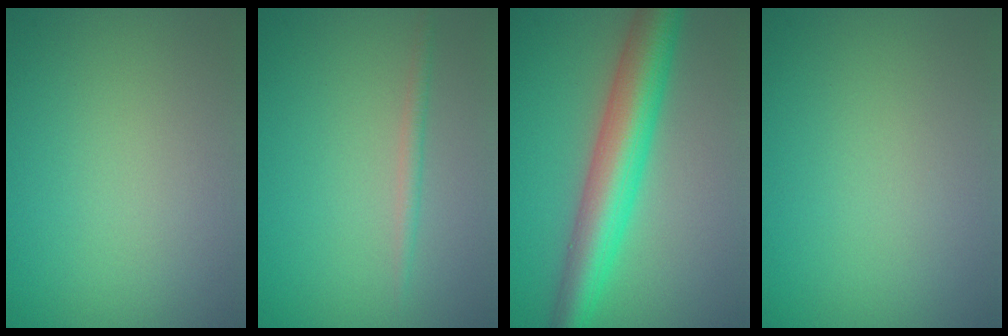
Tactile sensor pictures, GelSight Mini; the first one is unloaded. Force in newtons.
{"total": 1.2, "press": 1.2, "slide": 0.0}
{"total": 7.6, "press": 7.6, "slide": 0.1}
{"total": 0.0}